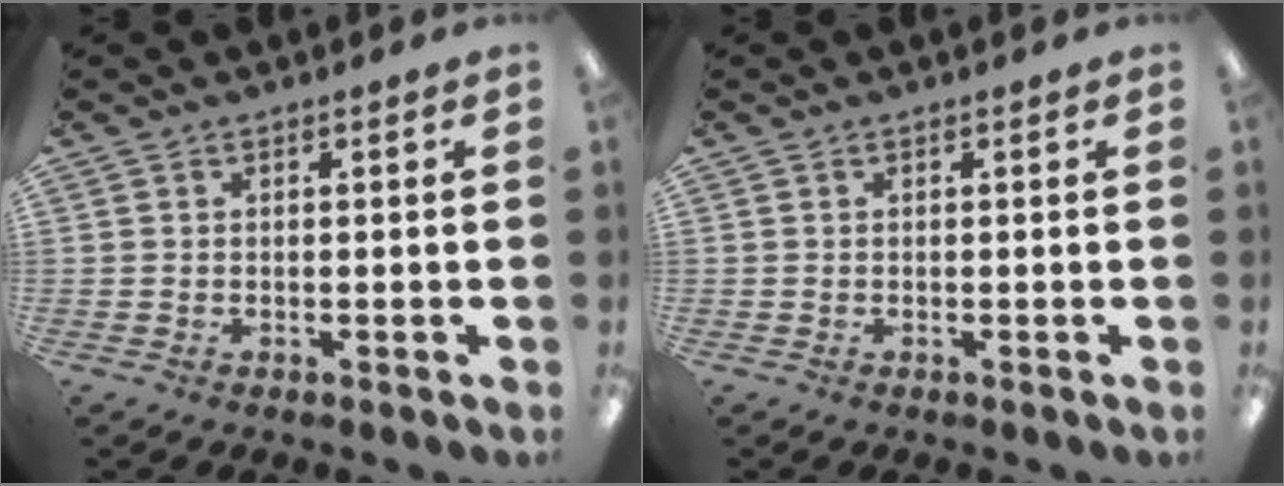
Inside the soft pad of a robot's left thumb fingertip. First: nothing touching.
{"total": 0.0}